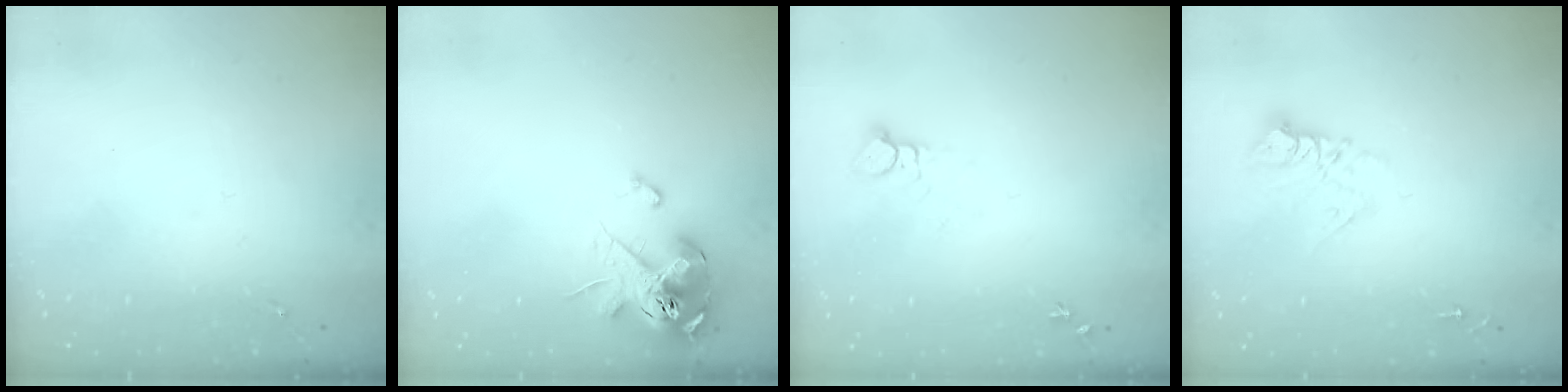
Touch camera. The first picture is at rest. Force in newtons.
{"total": 13.4, "press": 13.3, "slide": 1.4}
{"total": 3.7, "press": 3.7, "slide": 0.3}
{"total": 9.3, "press": 9.3, "slide": 0.8}